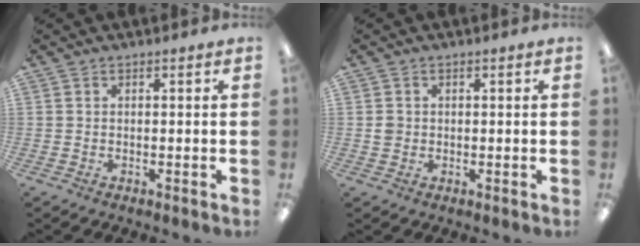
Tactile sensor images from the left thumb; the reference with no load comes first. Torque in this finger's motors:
{"motor_torque": [0.38, 0.35, 0.25, -0.14, -0.01]}